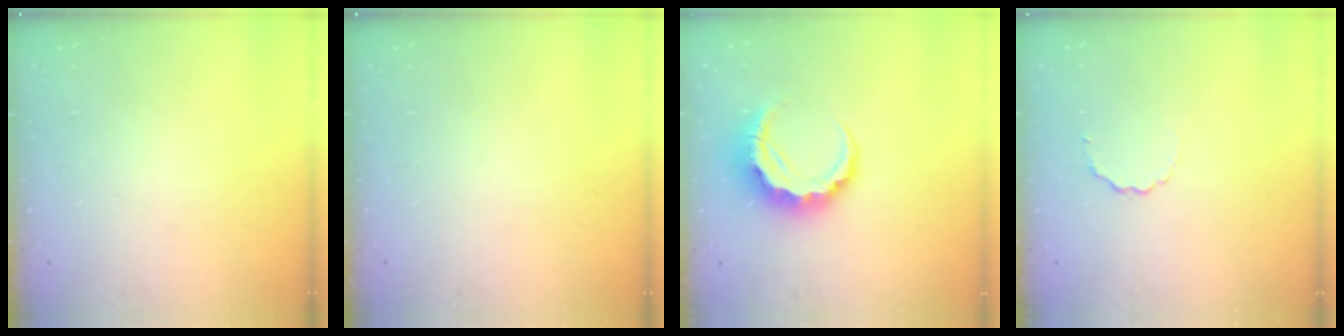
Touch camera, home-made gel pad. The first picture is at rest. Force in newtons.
{"total": 0.0}
{"total": 8.5, "press": 8.3, "slide": 1.8}
{"total": 2.7, "press": 2.5, "slide": 0.9}